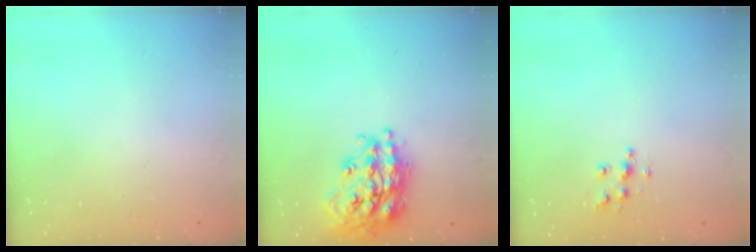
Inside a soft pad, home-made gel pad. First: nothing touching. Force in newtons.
{"total": 20.7, "press": 20.6, "slide": 1.6}
{"total": 6.6, "press": 6.5, "slide": 0.3}